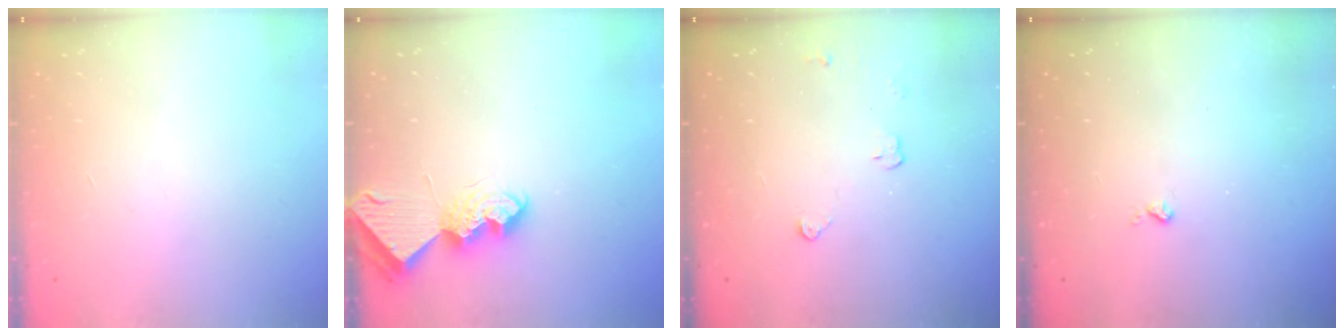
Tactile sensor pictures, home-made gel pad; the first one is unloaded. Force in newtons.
{"total": 8.0, "press": 8.0, "slide": 0.3}
{"total": 2.9, "press": 2.9, "slide": 0.4}
{"total": 2.0, "press": 2.0, "slide": 0.4}